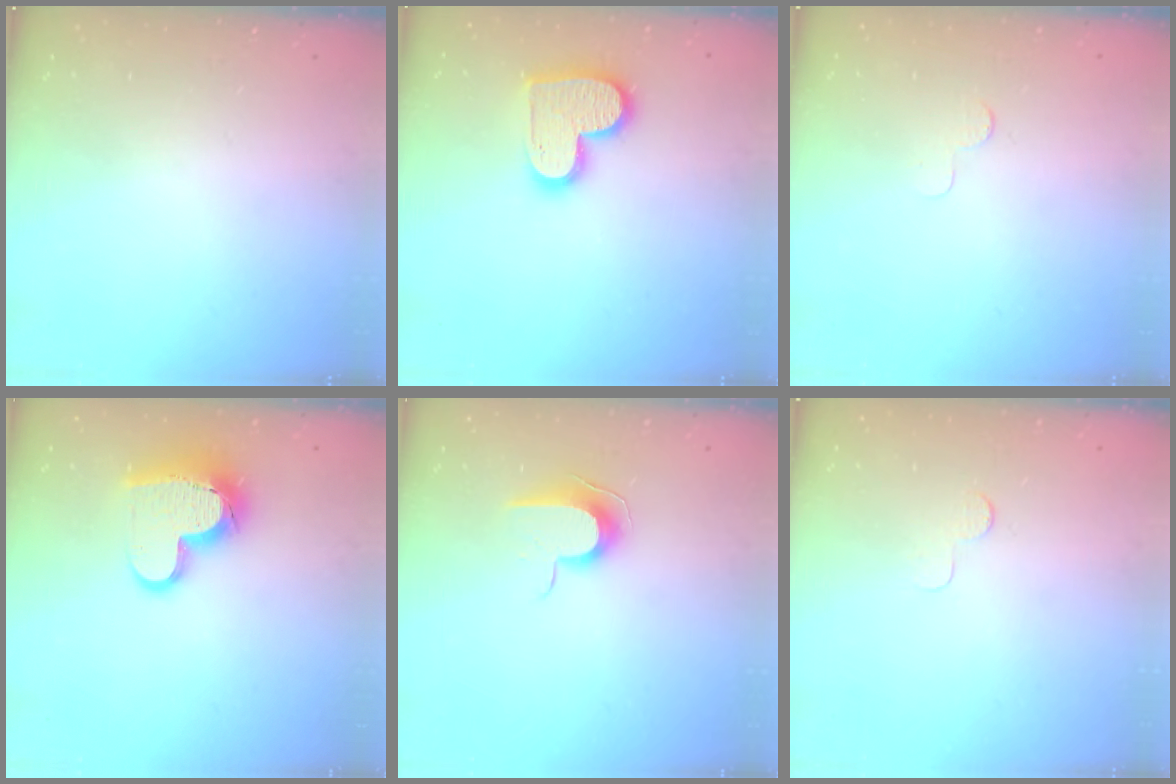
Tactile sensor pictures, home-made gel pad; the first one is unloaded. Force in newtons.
{"total": 13.9, "press": 13.9, "slide": 1.2}
{"total": 2.5, "press": 2.5, "slide": 0.2}
{"total": 15.0, "press": 14.9, "slide": 1.2}
{"total": 8.9, "press": 8.9, "slide": 0.8}
{"total": 3.0, "press": 2.9, "slide": 0.3}